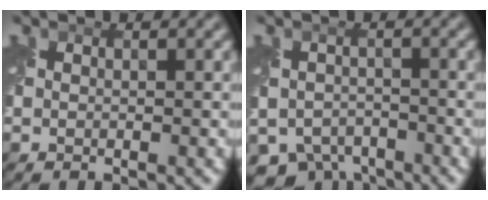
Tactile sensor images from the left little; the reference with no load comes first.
{"total": 6.0, "force": [-4.6, 3.3, 2.0], "torque": [-0.030, -0.024, -0.076]}